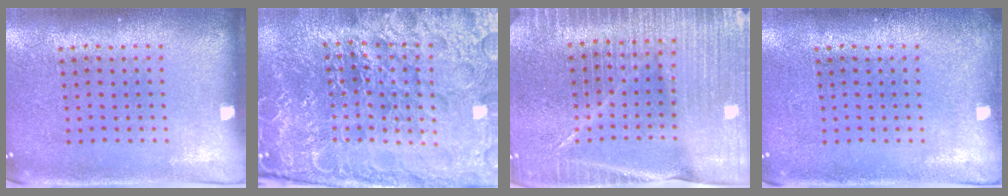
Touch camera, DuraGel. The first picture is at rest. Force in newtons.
{"total": 6.6, "press": 5.9, "slide": 3.0}
{"total": 4.8, "press": 4.4, "slide": 1.9}
{"total": 0.7, "press": 0.7, "slide": 0.1}